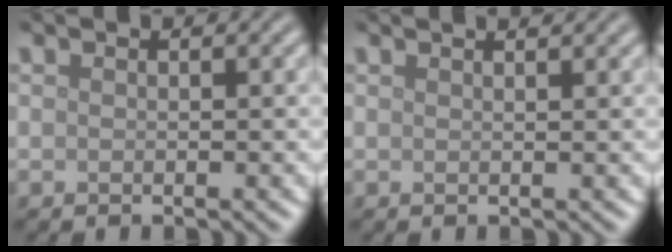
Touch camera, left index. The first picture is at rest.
{"total": 2.2, "force": [1.7, 0.8, 1.1], "torque": [0.001, 0.005, -0.002]}